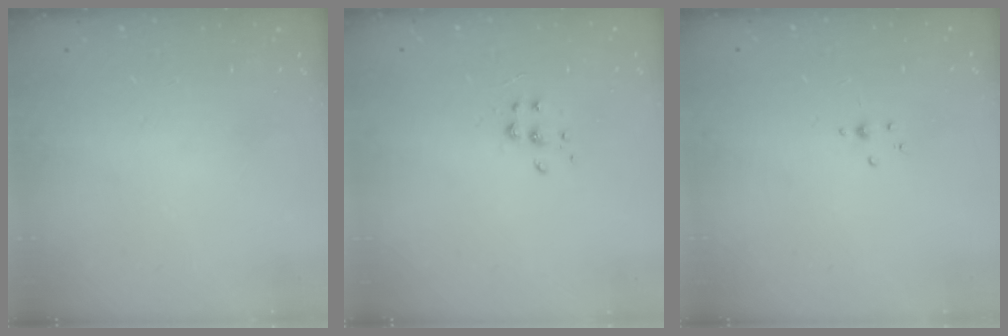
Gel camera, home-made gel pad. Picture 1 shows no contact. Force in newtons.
{"total": 5.8, "press": 5.8, "slide": 0.5}
{"total": 2.3, "press": 1.9, "slide": 1.3}